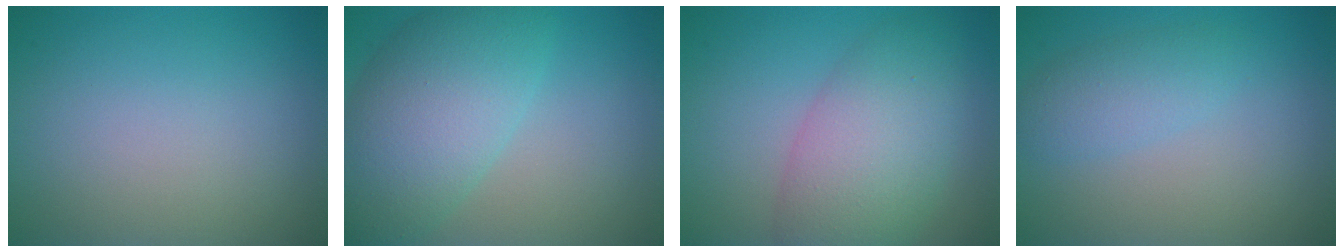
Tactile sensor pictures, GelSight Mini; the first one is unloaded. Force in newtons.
{"total": 8.0, "press": 8.0, "slide": 0.2}
{"total": 7.0, "press": 7.0, "slide": 0.3}
{"total": 2.4, "press": 2.4, "slide": 0.1}